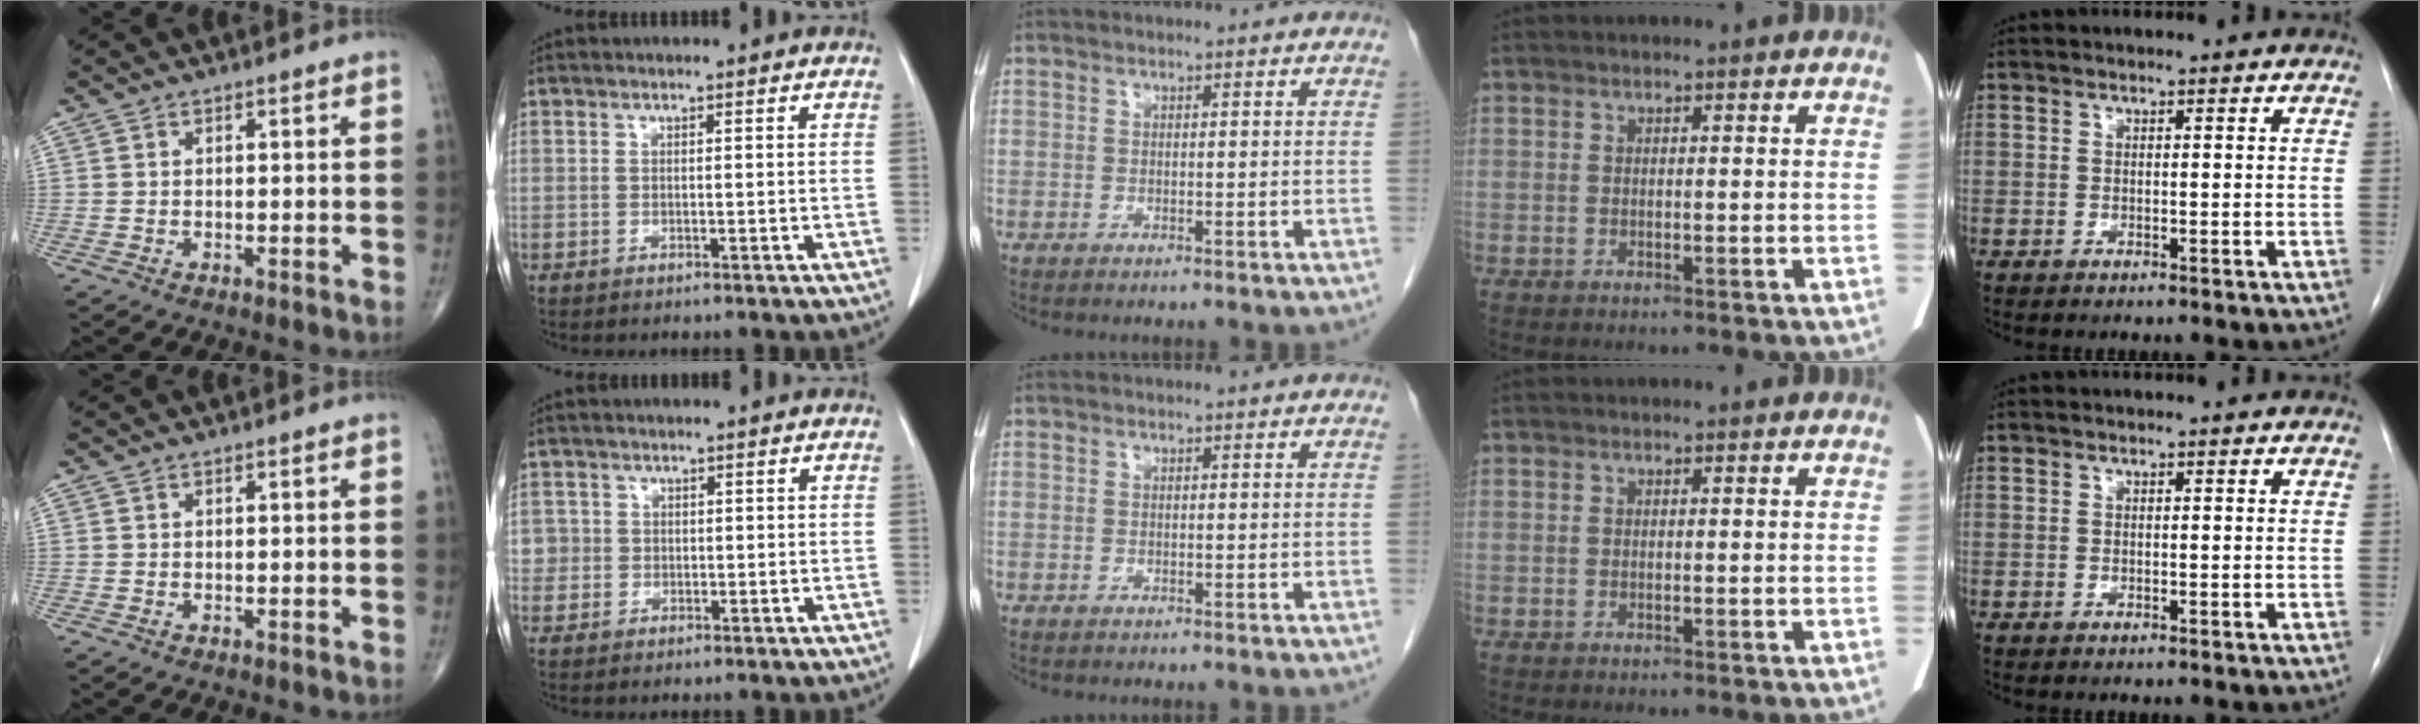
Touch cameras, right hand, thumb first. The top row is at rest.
{"index": {"total": 2.2, "force": [-0.1, 2.2, -0.2], "torque": [0.021, 0.009, -0.007]}}